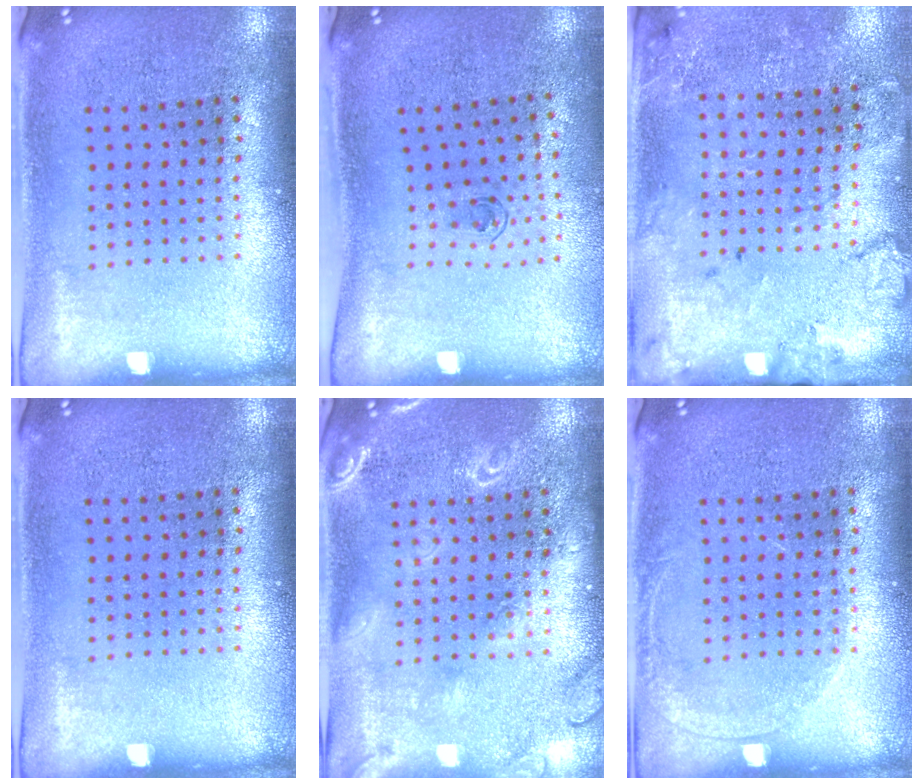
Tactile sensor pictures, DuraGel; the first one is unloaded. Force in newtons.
{"total": 0.6, "press": 0.3, "slide": 0.6}
{"total": 1.8, "press": 1.5, "slide": 1.0}
{"total": 0.0}
{"total": 1.7, "press": 1.7, "slide": 0.2}
{"total": 1.0, "press": 1.0, "slide": 0.2}